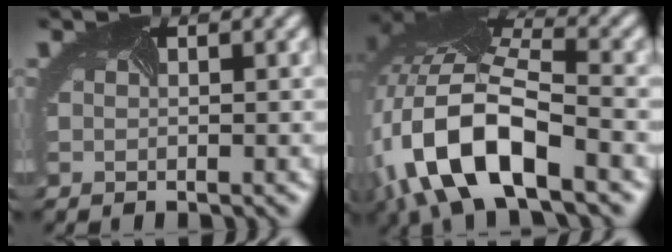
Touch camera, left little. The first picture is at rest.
{"total": 13.1, "force": [-5.5, 5.7, 10.5], "torque": [-0.232, -0.012, -0.098]}